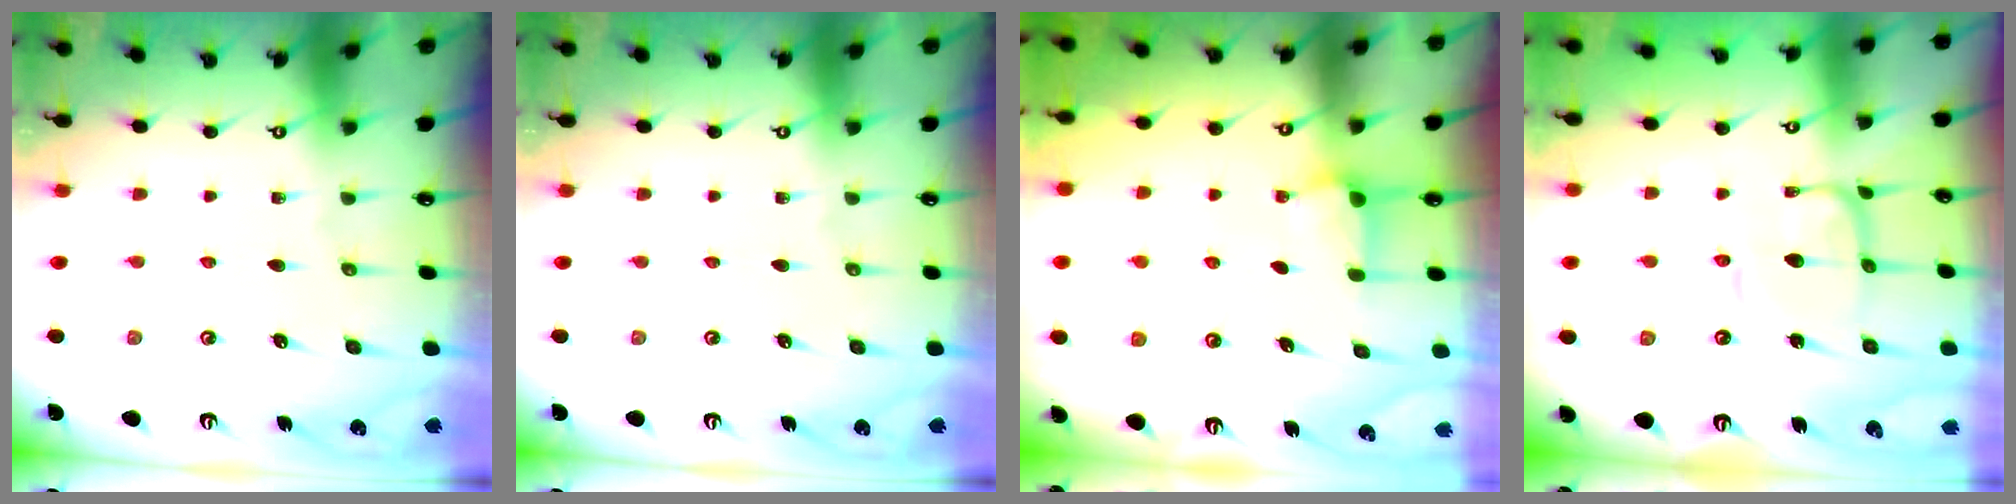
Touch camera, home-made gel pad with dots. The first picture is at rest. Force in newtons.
{"total": 0.0}
{"total": 3.7, "press": 3.7, "slide": 0.1}
{"total": 2.2, "press": 2.2, "slide": 0.5}